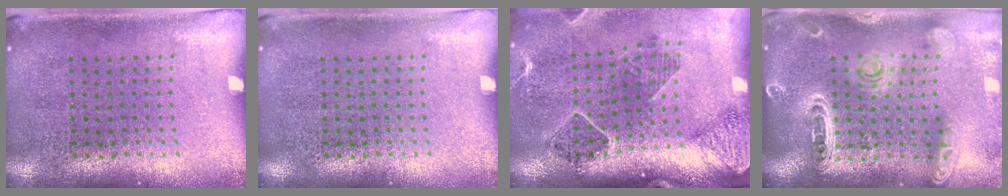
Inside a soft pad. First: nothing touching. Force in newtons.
{"total": 0.0}
{"total": 1.6, "press": 1.6, "slide": 0.2}
{"total": 1.9, "press": 1.9, "slide": 0.5}